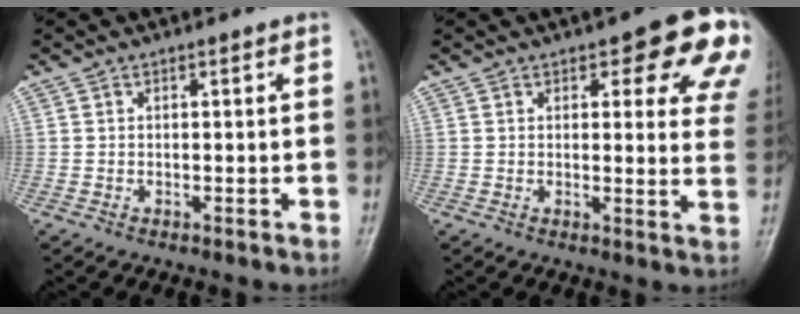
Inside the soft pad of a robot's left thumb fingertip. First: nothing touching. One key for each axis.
{"total": 14.2, "fx": 7.4, "fy": 5.6, "fz": 10.7, "tx": -0.078, "ty": -0.029, "tz": 0.072}